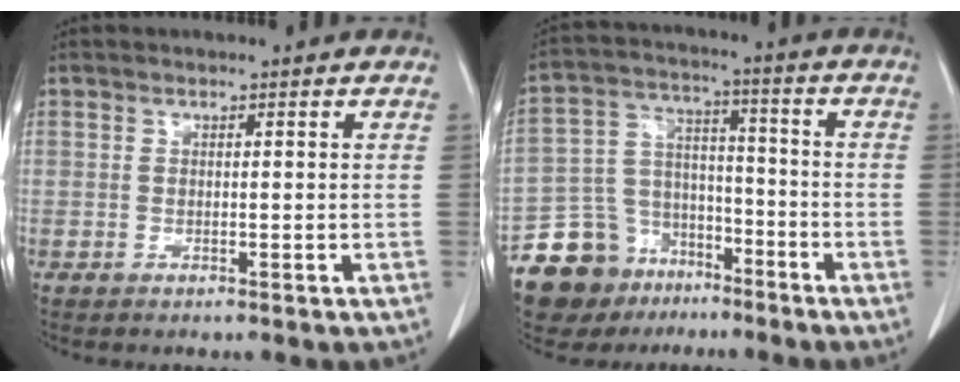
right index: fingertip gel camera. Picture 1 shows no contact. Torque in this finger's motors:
{"motor_torque": [-0.07, -0.12, -0.24, -0.21]}